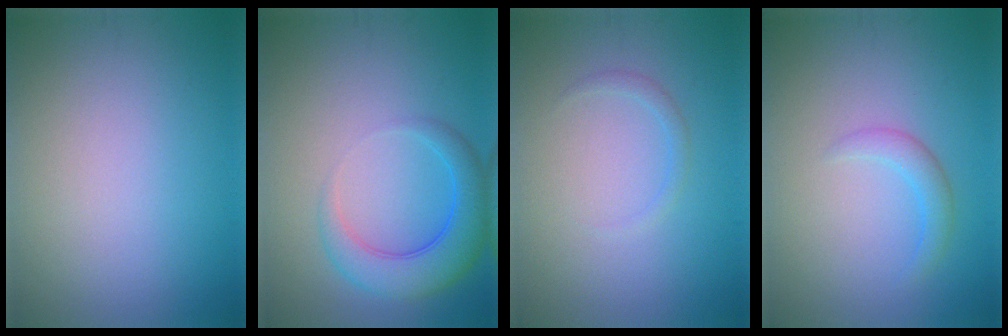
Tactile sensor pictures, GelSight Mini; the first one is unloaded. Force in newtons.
{"total": 5.0, "press": 5.0, "slide": 0.4}
{"total": 0.9, "press": 0.9, "slide": 0.1}
{"total": 1.8, "press": 1.8, "slide": 0.0}